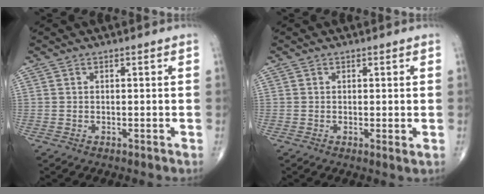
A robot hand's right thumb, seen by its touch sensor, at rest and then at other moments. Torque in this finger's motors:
{"motor_torque": [-0.24, 0.12, 0.09, 0.14, -0.02]}